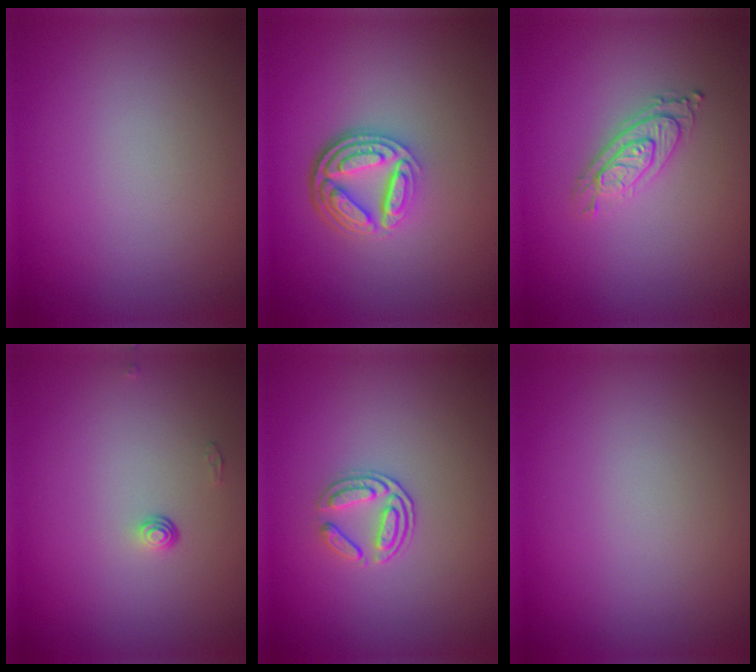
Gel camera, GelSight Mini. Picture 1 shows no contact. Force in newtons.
{"total": 5.2, "press": 3.6, "slide": 3.7}
{"total": 2.8, "press": 2.2, "slide": 1.7}
{"total": 0.8, "press": 0.5, "slide": 0.6}
{"total": 2.0, "press": 1.4, "slide": 1.4}
{"total": 0.0}